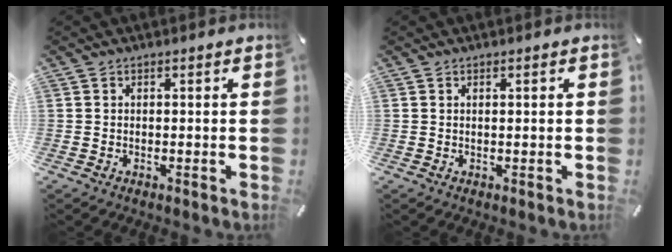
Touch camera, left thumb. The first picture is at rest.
{"total": 0.7, "force": [0.2, 0.0, 0.7], "torque": [-0.013, -0.002, 0.003]}